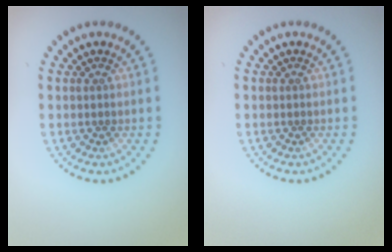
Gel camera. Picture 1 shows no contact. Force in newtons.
{"total": 0.0}